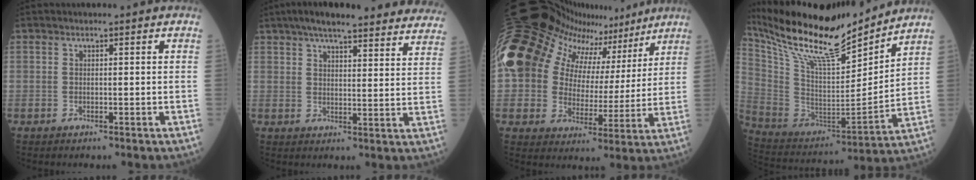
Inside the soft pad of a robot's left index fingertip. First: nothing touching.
{"total": 24.5, "force": [21.6, 3.9, 10.9], "torque": [-0.150, 0.006, 0.260]}
{"total": 25.2, "force": [14.3, 15.6, 13.7], "torque": [-0.279, 0.100, 0.227]}
{"total": 22.0, "force": [19.4, 2.4, 10.1], "torque": [-0.198, -0.015, 0.340]}